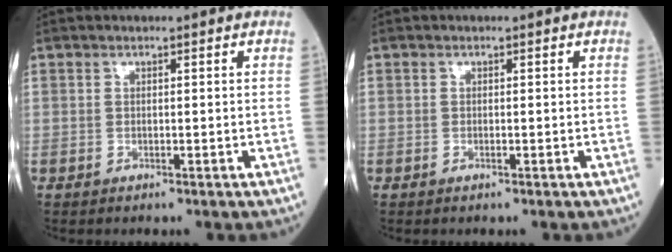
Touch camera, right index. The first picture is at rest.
{"total": 0.0}